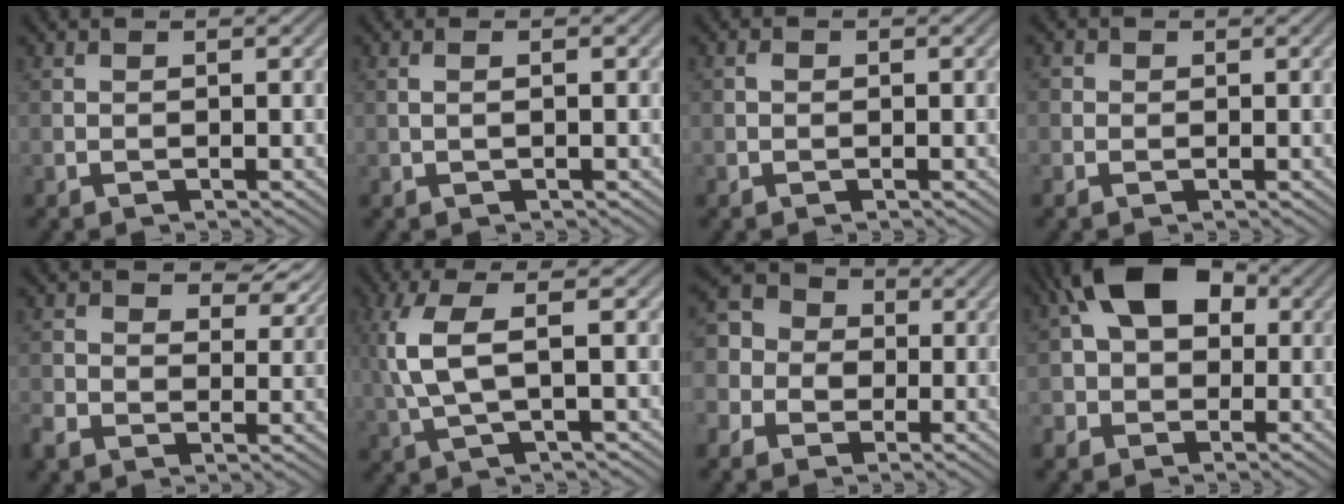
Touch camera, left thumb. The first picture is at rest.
{"total": 0.9, "force": [0.0, 0.1, 0.9], "torque": [-0.015, -0.001, 0.001]}
{"total": 0.6, "force": [-0.1, 0.5, 0.3], "torque": [-0.004, -0.001, -0.003]}
{"total": 1.2, "force": [0.2, 1.2, 0.3], "torque": [-0.004, -0.001, -0.003]}
{"total": 6.5, "force": [2.2, 4.6, 4.1], "torque": [-0.086, -0.004, 0.035]}
{"total": 6.8, "force": [1.0, 2.2, 6.4], "torque": [-0.161, 0.009, 0.017]}
{"total": 7.7, "force": [-0.9, 7.0, 3.1], "torque": [-0.099, 0.014, -0.045]}
{"total": 9.4, "force": [1.0, 7.1, 6.2], "torque": [-0.113, 0.018, 0.000]}